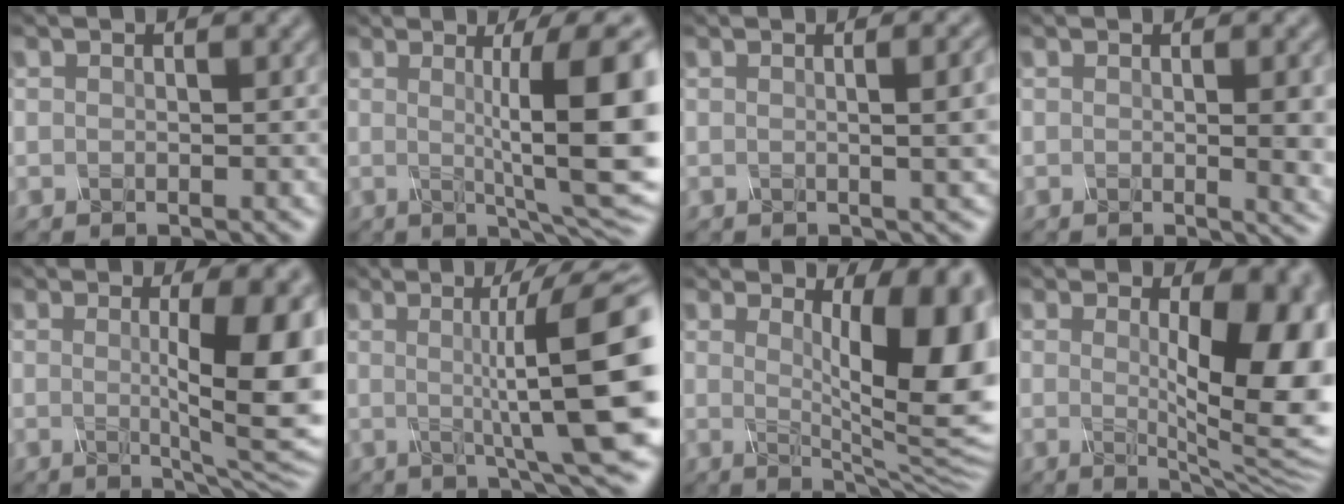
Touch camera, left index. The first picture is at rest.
{"total": 12.2, "force": [0.8, 2.6, 11.9], "torque": [-0.131, 0.009, 0.015]}
{"total": 5.8, "force": [0.4, 2.4, 5.3], "torque": [-0.027, 0.017, 0.001]}
{"total": 4.8, "force": [0.1, 1.5, 4.5], "torque": [-0.042, -0.002, 0.004]}
{"total": 9.8, "force": [0.6, 2.4, 9.5], "torque": [-0.117, -0.009, 0.011]}
{"total": 11.1, "force": [0.5, 1.7, 10.9], "torque": [-0.131, 0.006, 0.006]}
{"total": 12.2, "force": [2.0, 3.4, 11.5], "torque": [-0.128, -0.013, 0.032]}
{"total": 11.7, "force": [0.6, 3.4, 11.2], "torque": [-0.120, -0.008, 0.011]}